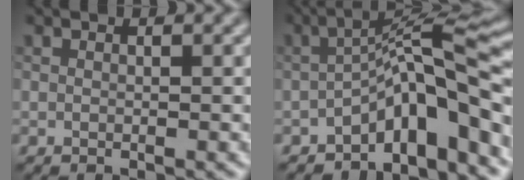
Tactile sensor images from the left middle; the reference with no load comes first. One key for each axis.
{"total": 7.9, "fx": -4.1, "fy": 1.9, "fz": 6.5, "tx": -0.082, "ty": 0.023, "tz": -0.074}